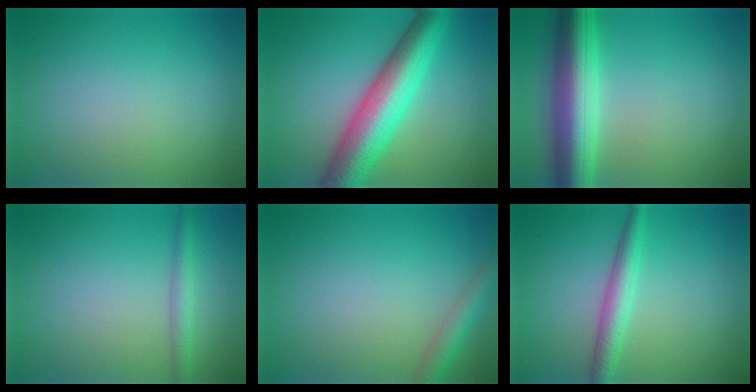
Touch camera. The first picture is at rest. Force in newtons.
{"total": 9.2, "press": 9.2, "slide": 0.0}
{"total": 8.2, "press": 8.2, "slide": 0.4}
{"total": 1.8, "press": 1.8, "slide": 0.1}
{"total": 2.5, "press": 2.5, "slide": 0.1}
{"total": 2.9, "press": 2.9, "slide": 0.0}